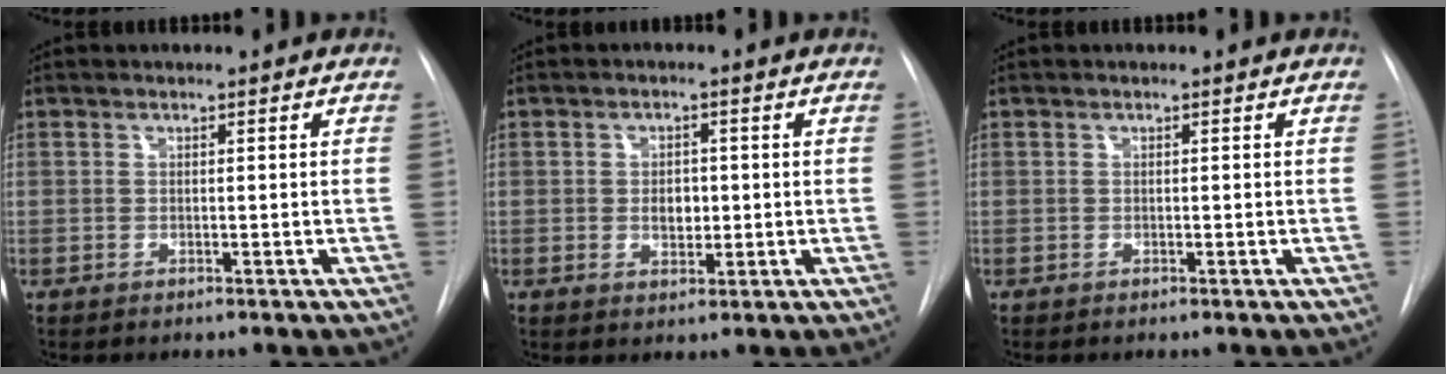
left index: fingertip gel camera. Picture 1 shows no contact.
{"total": 3.1, "force": [0.0, 2.1, 2.3], "torque": [-0.031, 0.000, 0.003]}
{"total": 0.0}